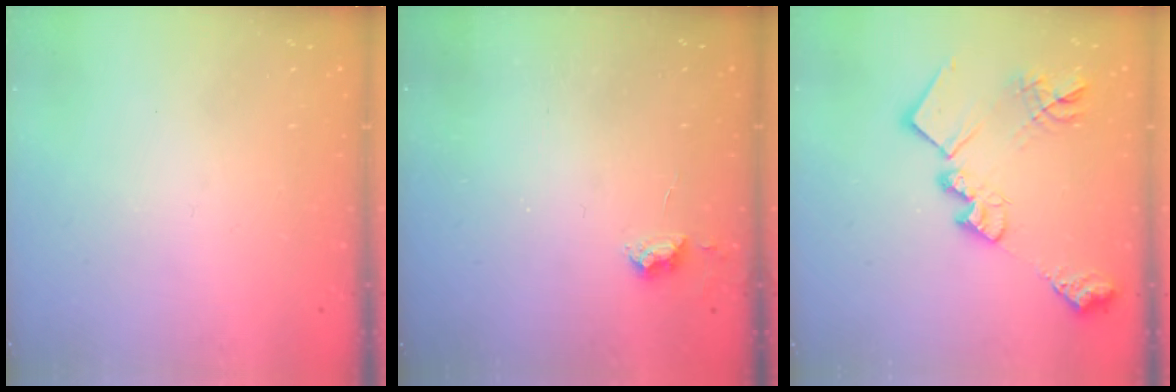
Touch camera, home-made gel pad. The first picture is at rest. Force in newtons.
{"total": 4.4, "press": 4.3, "slide": 0.6}
{"total": 20.0, "press": 19.9, "slide": 1.3}